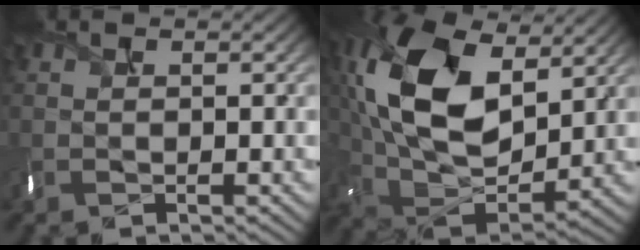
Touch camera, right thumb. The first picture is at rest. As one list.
[{"total": 15.6, "force": [5.0, 9.0, 11.7], "torque": [-0.267, 0.018, 0.096]}]